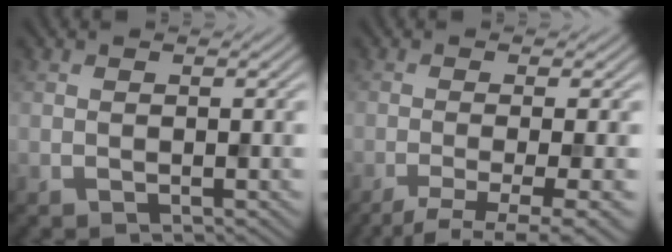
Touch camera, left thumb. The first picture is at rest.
{"total": 6.5, "force": [-3.0, 1.5, 5.5], "torque": [-0.081, -0.006, -0.050]}